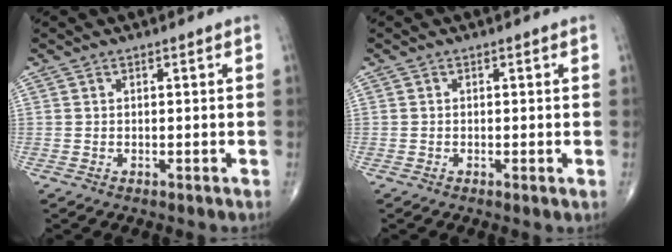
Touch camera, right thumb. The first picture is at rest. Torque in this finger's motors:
{"motor_torque": [-0.25, 0.13, 0.10, 0.10, -0.01]}